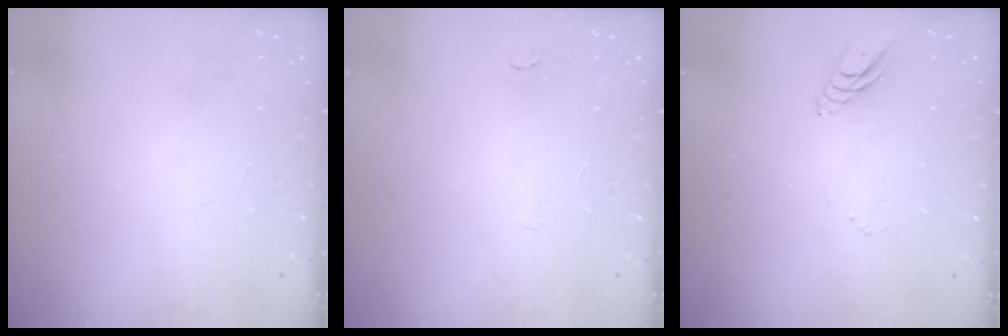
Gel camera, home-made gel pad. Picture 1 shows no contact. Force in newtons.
{"total": 4.1, "press": 4.1, "slide": 0.4}
{"total": 6.2, "press": 6.2, "slide": 0.5}